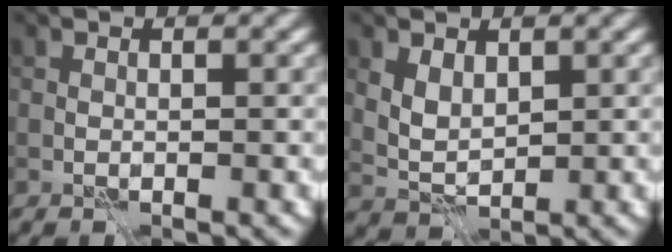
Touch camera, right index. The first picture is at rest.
{"total": 2.8, "force": [1.1, 1.7, 1.9], "torque": [-0.044, -0.005, 0.026]}